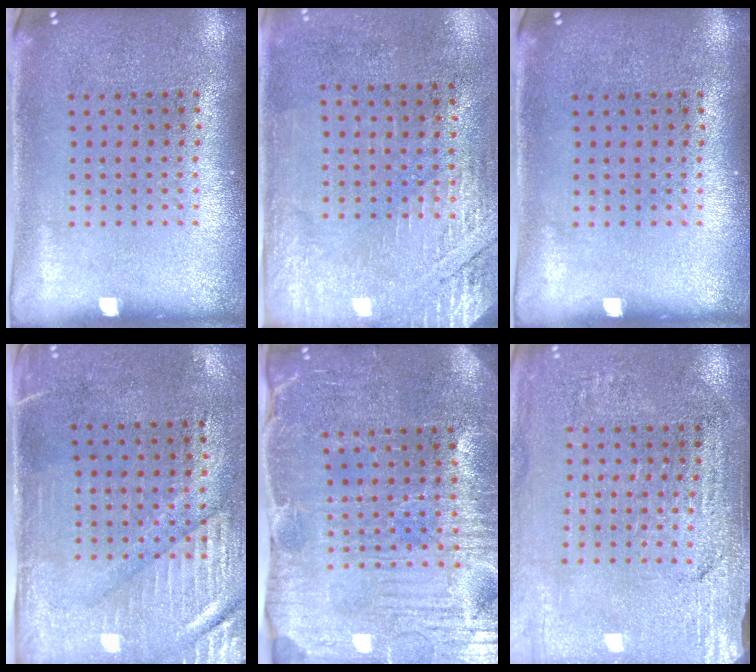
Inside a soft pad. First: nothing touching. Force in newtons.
{"total": 2.8, "press": 2.5, "slide": 1.4}
{"total": 0.0}
{"total": 3.0, "press": 2.6, "slide": 1.5}
{"total": 3.8, "press": 3.8, "slide": 0.5}
{"total": 3.1, "press": 3.1, "slide": 0.3}